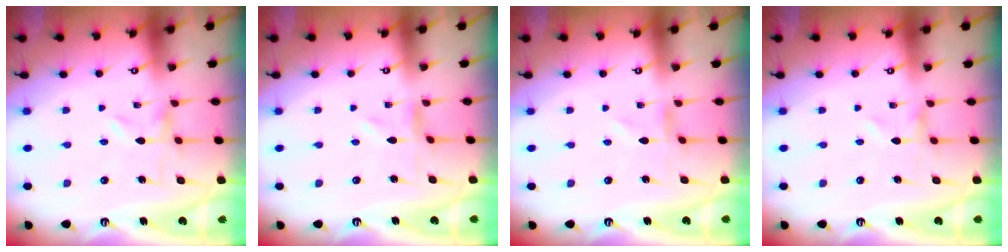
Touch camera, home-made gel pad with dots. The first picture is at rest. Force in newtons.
{"total": 0.0}
{"total": 0.6, "press": 0.6, "slide": 0.2}
{"total": 0.0}